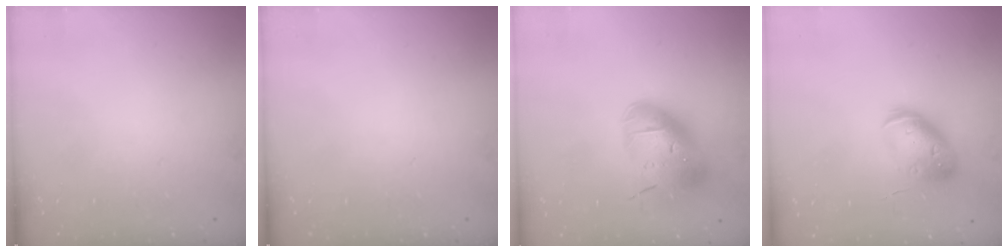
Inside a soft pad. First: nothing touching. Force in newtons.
{"total": 0.0}
{"total": 16.6, "press": 16.5, "slide": 2.5}
{"total": 15.1, "press": 15.0, "slide": 1.6}